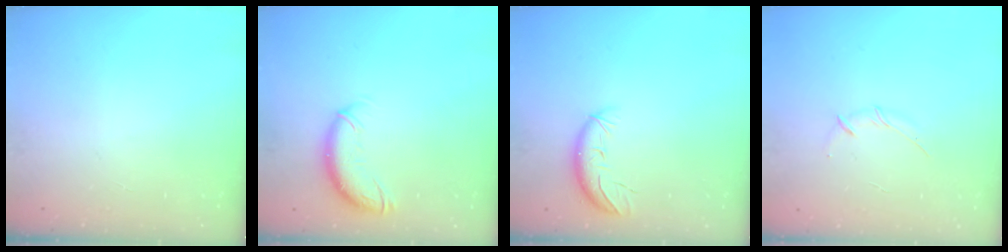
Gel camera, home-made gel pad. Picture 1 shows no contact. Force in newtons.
{"total": 10.3, "press": 10.3, "slide": 1.2}
{"total": 9.6, "press": 9.3, "slide": 2.5}
{"total": 3.0, "press": 2.9, "slide": 0.8}